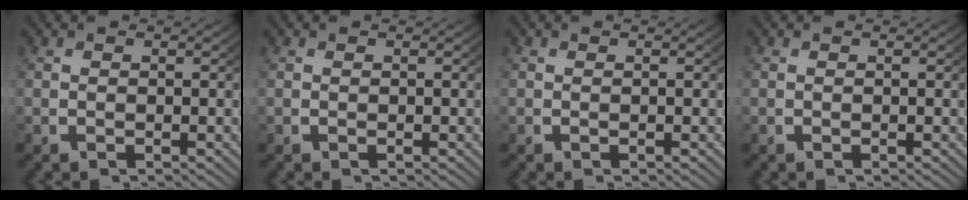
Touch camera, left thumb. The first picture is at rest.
{"total": 0.0}
{"total": 0.0}
{"total": 0.0}